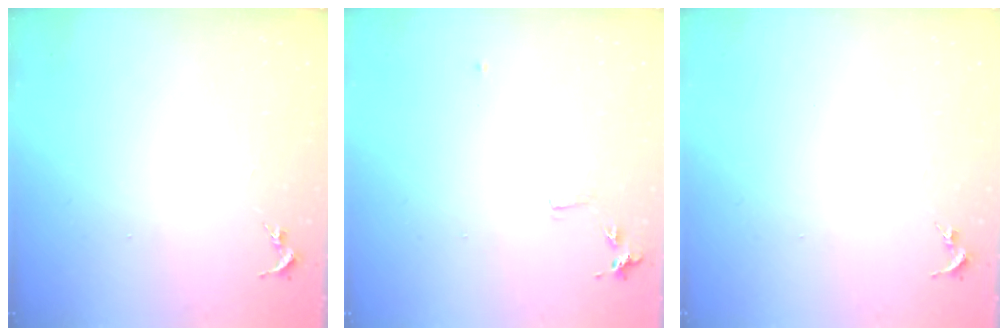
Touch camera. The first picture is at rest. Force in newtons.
{"total": 5.6, "press": 5.5, "slide": 0.7}
{"total": 0.0}